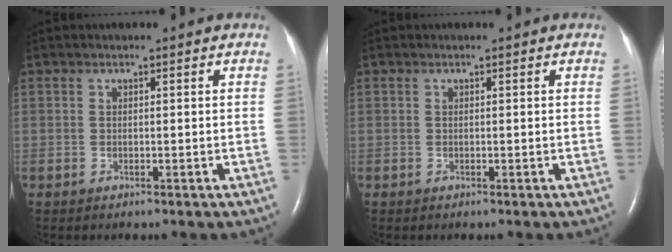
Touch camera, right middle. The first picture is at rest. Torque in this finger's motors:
{"motor_torque": [0.02, 0.03, 0.08, 0.00]}